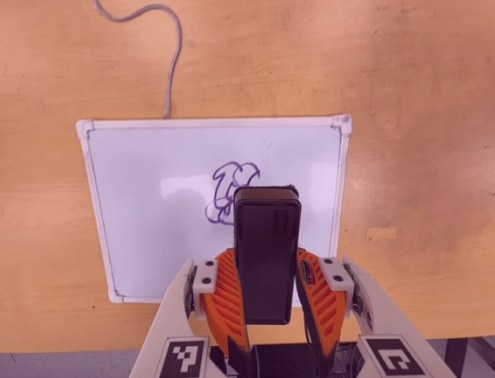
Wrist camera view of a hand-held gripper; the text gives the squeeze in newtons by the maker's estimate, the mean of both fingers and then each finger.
{"total": 7.1, "left": 5.5, "right": 8.7}